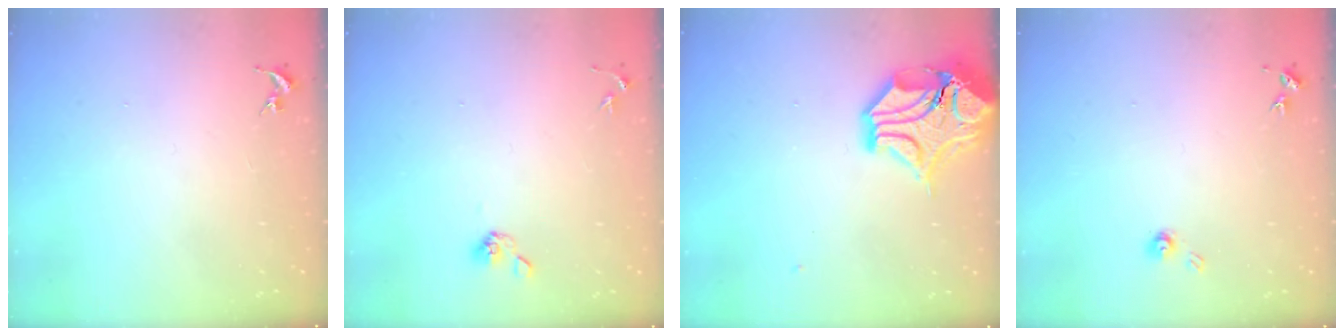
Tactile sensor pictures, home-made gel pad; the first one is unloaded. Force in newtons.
{"total": 5.0, "press": 4.7, "slide": 1.7}
{"total": 16.7, "press": 16.5, "slide": 2.5}
{"total": 4.0, "press": 4.0, "slide": 0.3}